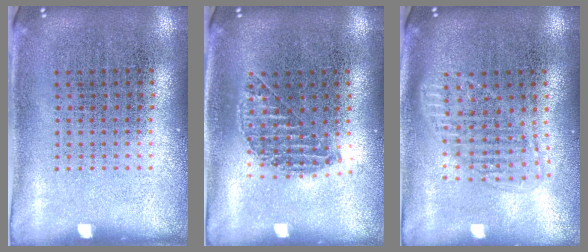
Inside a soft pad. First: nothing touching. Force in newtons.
{"total": 1.1, "press": 1.0, "slide": 0.3}
{"total": 1.5, "press": 1.3, "slide": 0.8}